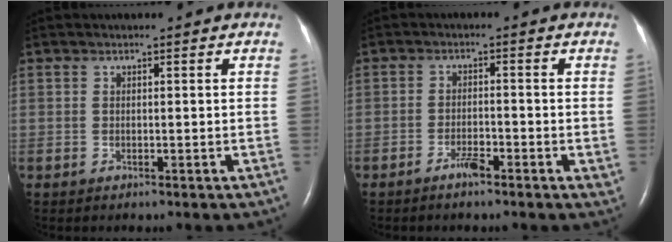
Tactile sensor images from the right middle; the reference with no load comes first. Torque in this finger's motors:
{"motor_torque": [0.06, -0.06, -0.02, 0.00]}